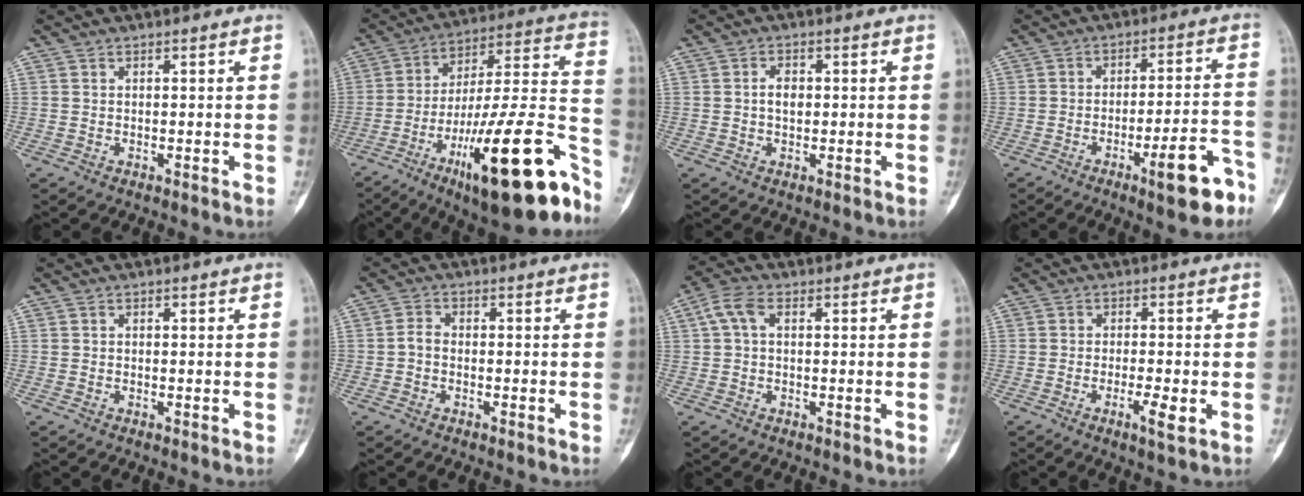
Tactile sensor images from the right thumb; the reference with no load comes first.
{"total": 28.7, "force": [-14.4, 7.0, 23.8], "torque": [-0.311, 0.076, -0.220]}
{"total": 2.8, "force": [0.1, 1.8, 2.1], "torque": [-0.034, 0.004, 0.000]}
{"total": 11.1, "force": [-6.2, 2.5, 8.9], "torque": [-0.116, 0.041, -0.085]}
{"total": 0.0}
{"total": 2.1, "force": [-0.7, 1.3, 1.4], "torque": [-0.025, 0.009, -0.022]}
{"total": 4.2, "force": [1.0, 2.2, 3.4], "torque": [-0.076, 0.015, 0.016]}
{"total": 3.9, "force": [-1.5, 0.6, 3.6], "torque": [-0.067, -0.004, -0.027]}